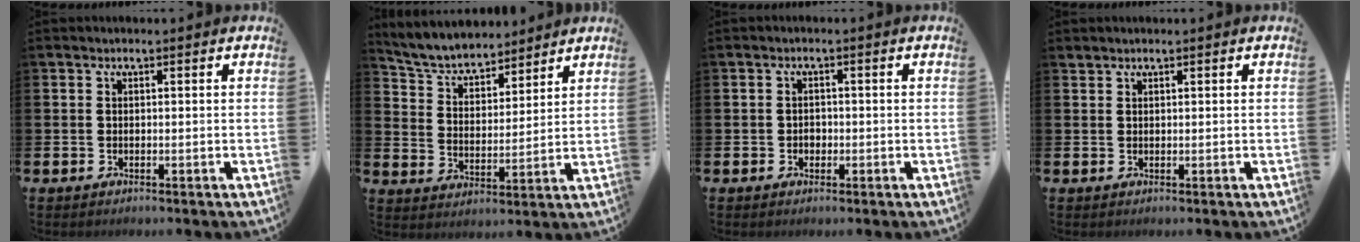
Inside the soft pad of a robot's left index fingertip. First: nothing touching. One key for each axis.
{"total": 5.8, "fx": 5.5, "fy": 1.5, "fz": 0.8, "tx": -0.049, "ty": -0.037, "tz": 0.096}
{"total": 1.2, "fx": -0.3, "fy": 1.1, "fz": 0.5, "tx": -0.002, "ty": 0.003, "tz": -0.008}
{"total": 0.9, "fx": 0.9, "fy": 0.2, "fz": -0.1, "tx": 0.001, "ty": 0.002, "tz": 0.016}